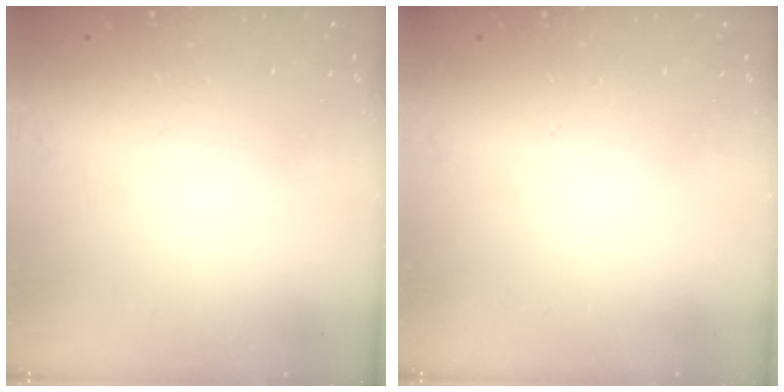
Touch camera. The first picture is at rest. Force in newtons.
{"total": 0.0}